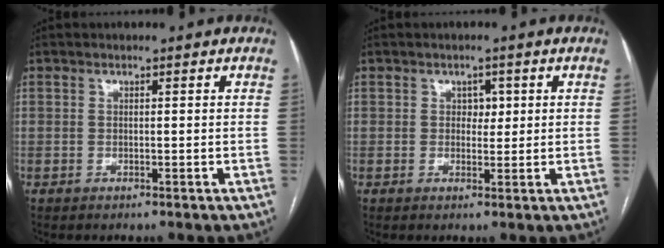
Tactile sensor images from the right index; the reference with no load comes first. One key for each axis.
{"total": 2.0, "fx": 0.6, "fy": 1.5, "fz": 1.3, "tx": -0.013, "ty": 0.004, "tz": 0.009}